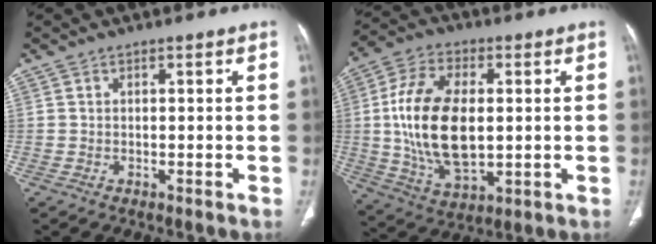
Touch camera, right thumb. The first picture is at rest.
{"total": 18.5, "force": [0.8, 10.2, 15.4], "torque": [-0.294, -0.005, 0.022]}